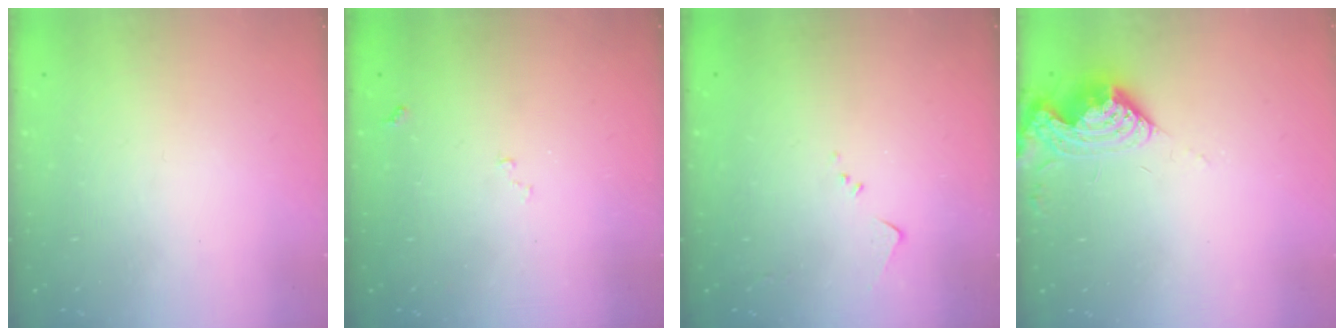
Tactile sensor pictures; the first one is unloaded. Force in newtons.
{"total": 7.4, "press": 7.4, "slide": 0.9}
{"total": 3.9, "press": 3.9, "slide": 0.5}
{"total": 10.1, "press": 10.1, "slide": 0.1}